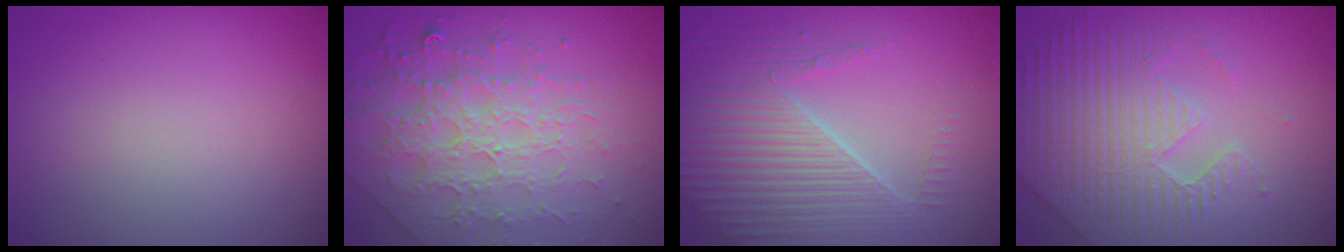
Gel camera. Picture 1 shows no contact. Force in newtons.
{"total": 7.9, "press": 5.6, "slide": 5.6}
{"total": 7.7, "press": 5.4, "slide": 5.5}
{"total": 7.6, "press": 5.7, "slide": 5.0}